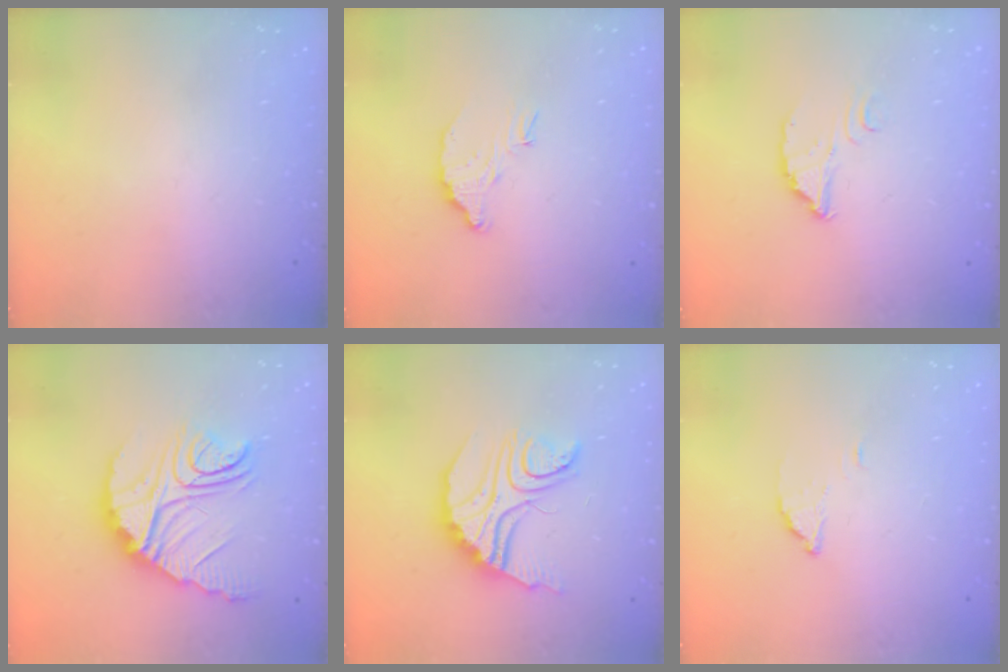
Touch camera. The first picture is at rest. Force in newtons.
{"total": 7.5, "press": 7.5, "slide": 0.8}
{"total": 3.5, "press": 3.5, "slide": 0.3}
{"total": 17.2, "press": 17.1, "slide": 1.5}
{"total": 17.0, "press": 16.9, "slide": 1.4}
{"total": 2.3, "press": 2.3, "slide": 0.1}